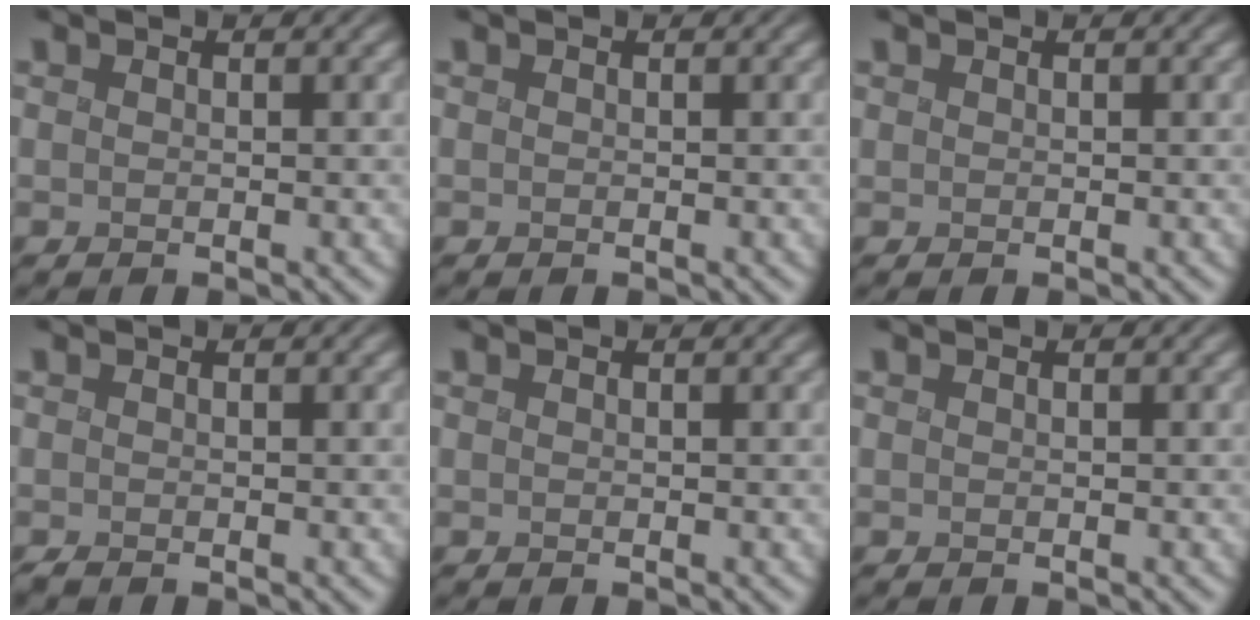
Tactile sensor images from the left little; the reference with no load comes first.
{"total": 0.0}
{"total": 0.0}
{"total": 0.0}
{"total": 0.0}
{"total": 0.0}